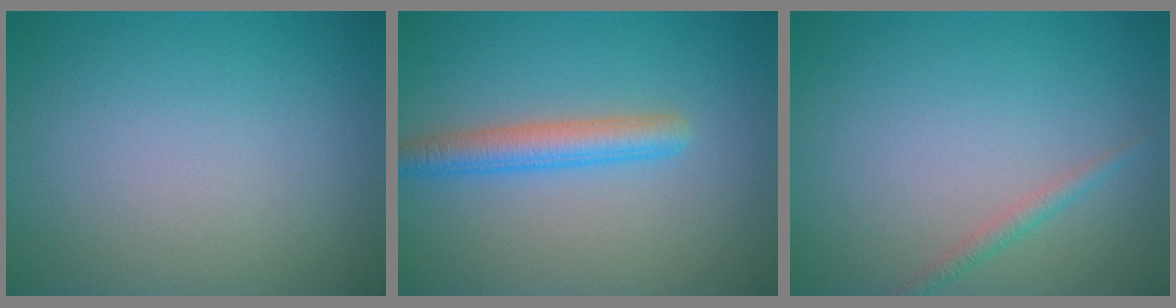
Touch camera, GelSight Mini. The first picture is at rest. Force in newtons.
{"total": 3.3, "press": 3.3, "slide": 0.0}
{"total": 1.1, "press": 1.1, "slide": 0.1}